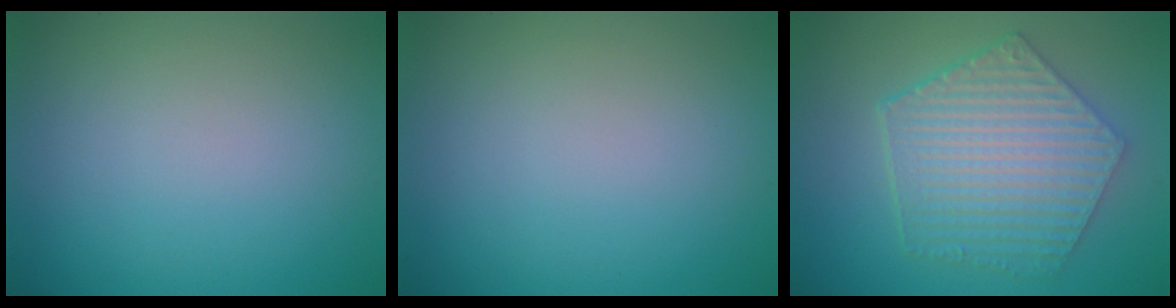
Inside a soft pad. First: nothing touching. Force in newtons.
{"total": 0.0}
{"total": 6.6, "press": 5.1, "slide": 4.2}